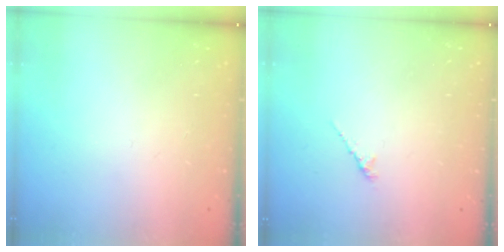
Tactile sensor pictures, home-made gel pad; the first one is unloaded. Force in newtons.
{"total": 2.0, "press": 2.0, "slide": 0.6}